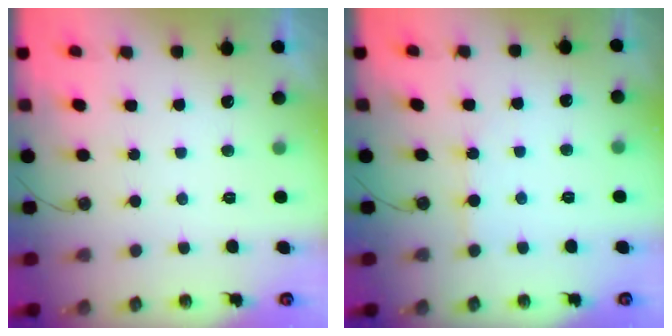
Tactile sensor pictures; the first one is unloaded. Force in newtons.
{"total": 3.4, "press": 3.4, "slide": 0.4}